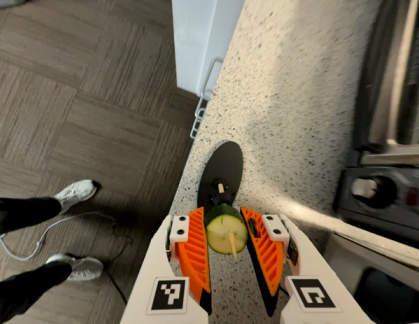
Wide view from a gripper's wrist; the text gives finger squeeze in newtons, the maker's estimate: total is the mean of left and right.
{"total": 9.8, "left": 9.8, "right": 9.8}